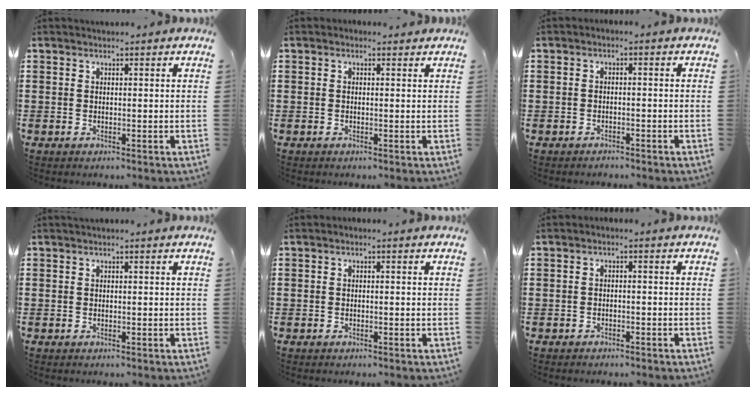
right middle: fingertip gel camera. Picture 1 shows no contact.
{"total": 0.8, "force": [0.8, 0.3, 0.0], "torque": [0.005, -0.001, 0.013]}
{"total": 0.7, "force": [-0.6, 0.2, -0.1], "torque": [0.000, 0.001, -0.014]}
{"total": 0.5, "force": [0.5, 0.1, 0.1], "torque": [-0.003, 0.000, 0.010]}
{"total": 0.0}
{"total": 0.8, "force": [-0.7, 0.3, 0.0], "torque": [-0.002, 0.001, -0.016]}